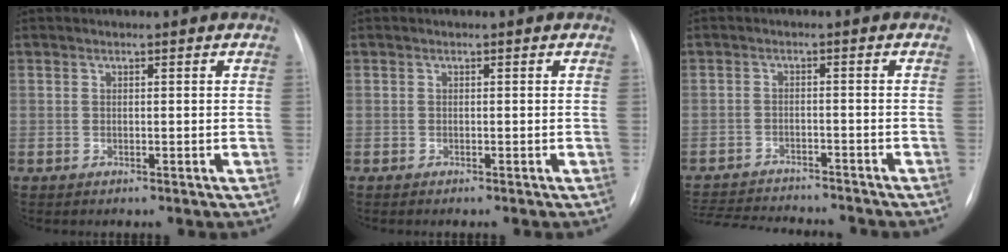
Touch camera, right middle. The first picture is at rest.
{"total": 0.8, "force": [-0.6, -0.1, 0.4], "torque": [-0.005, -0.002, -0.008]}
{"total": 14.2, "force": [-13.3, 2.2, 4.7], "torque": [-0.102, -0.009, -0.189]}